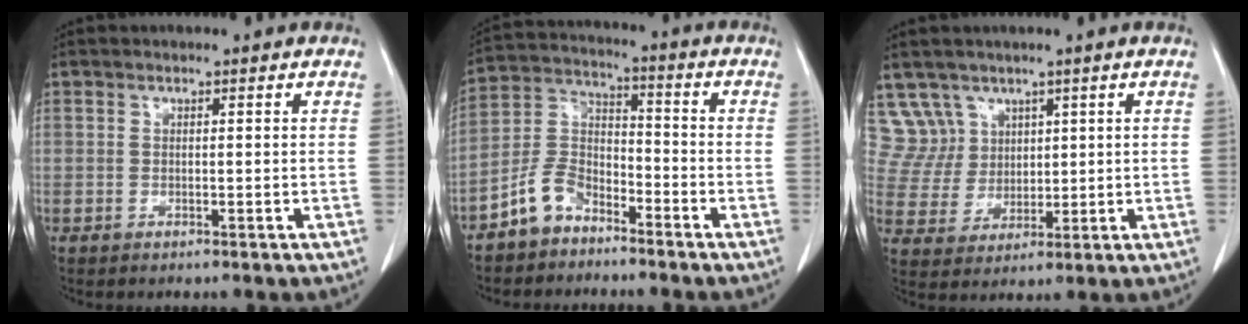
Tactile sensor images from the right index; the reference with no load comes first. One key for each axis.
{"total": 7.6, "fx": -5.5, "fy": 4.2, "fz": 3.1, "tx": -0.072, "ty": 0.017, "tz": -0.113}
{"total": 6.9, "fx": 4.2, "fy": 5.5, "fz": -0.7, "tx": 0.019, "ty": 0.015, "tz": 0.091}